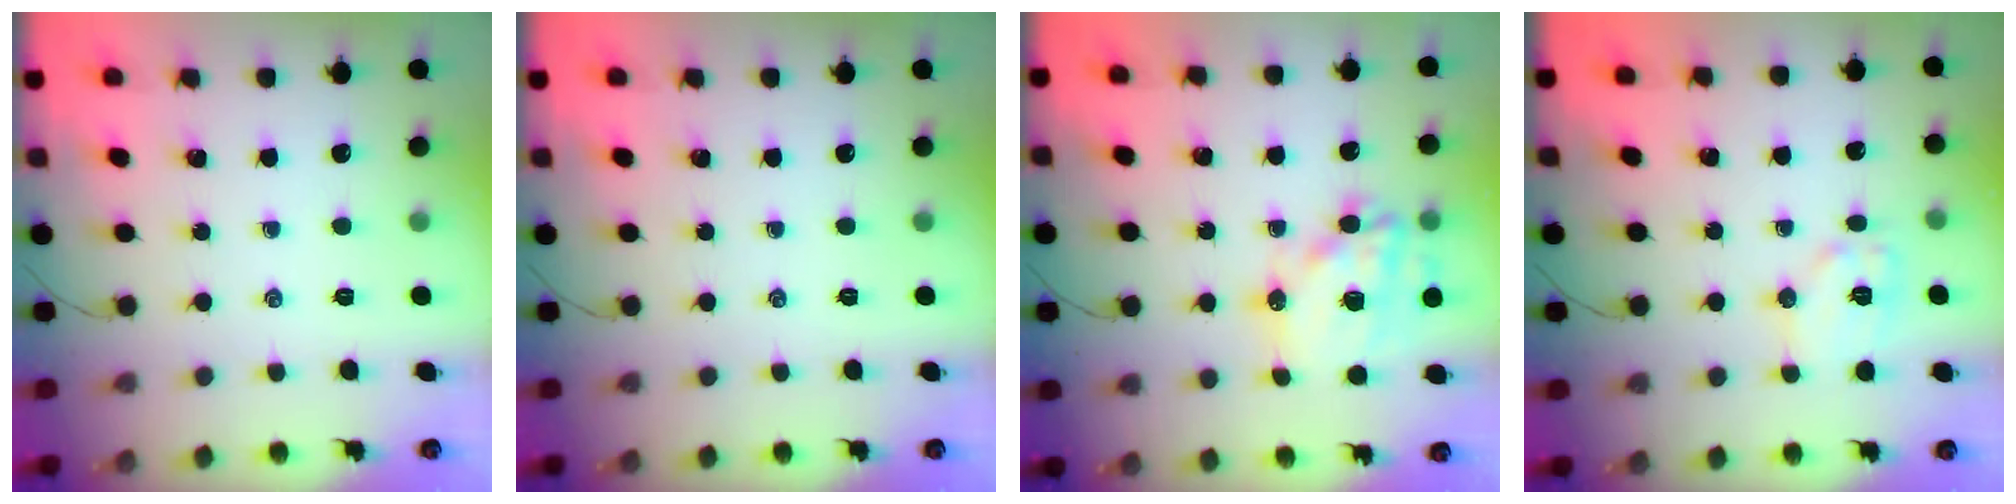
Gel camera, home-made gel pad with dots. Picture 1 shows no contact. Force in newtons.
{"total": 0.0}
{"total": 18.2, "press": 17.8, "slide": 4.0}
{"total": 8.9, "press": 8.9, "slide": 0.1}